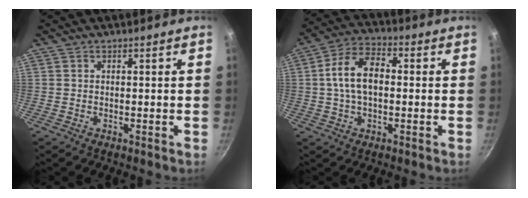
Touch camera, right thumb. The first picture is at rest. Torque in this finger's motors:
{"motor_torque": [-0.65, 1.40, 1.23, -0.24, 0.39]}